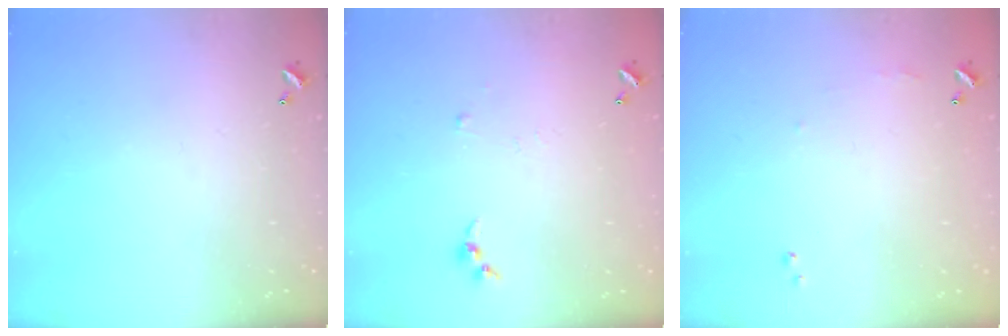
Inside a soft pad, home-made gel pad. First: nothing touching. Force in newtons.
{"total": 3.3, "press": 3.3, "slide": 0.5}
{"total": 5.2, "press": 5.1, "slide": 0.6}